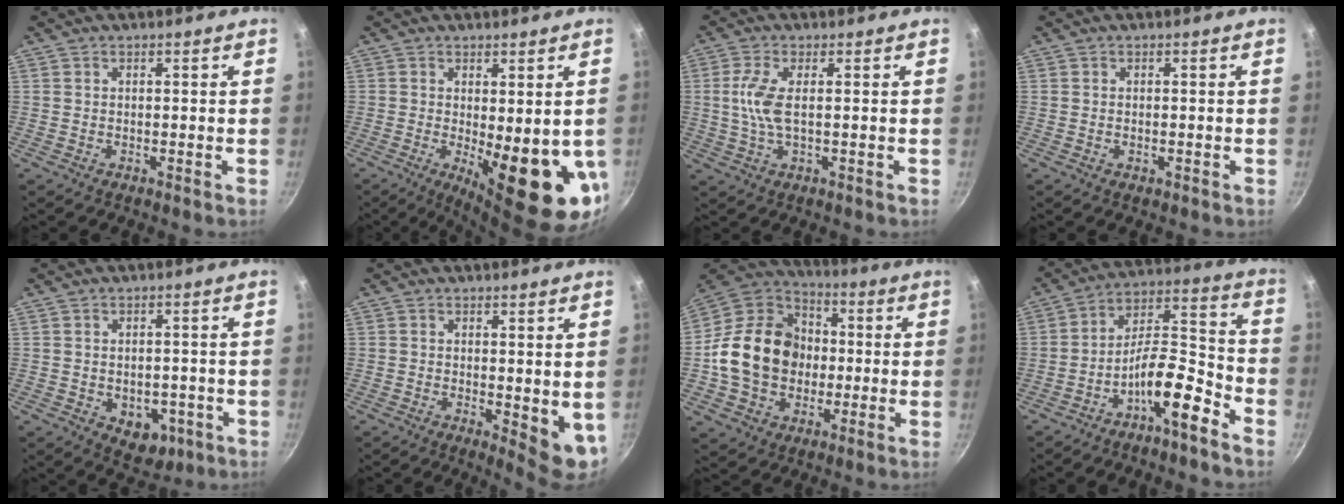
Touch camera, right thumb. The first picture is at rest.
{"total": 14.9, "force": [-2.1, 4.8, 13.9], "torque": [-0.164, -0.025, -0.013]}
{"total": 6.1, "force": [0.4, 2.1, 5.7], "torque": [-0.133, 0.002, 0.007]}
{"total": 0.8, "force": [-0.2, 0.5, 0.6], "torque": [-0.009, 0.001, -0.003]}
{"total": 7.1, "force": [-2.2, 5.1, 4.5], "torque": [-0.031, 0.006, -0.016]}
{"total": 6.5, "force": [0.2, 2.6, 5.9], "torque": [-0.068, -0.013, 0.009]}
{"total": 19.4, "force": [-1.1, 15.6, 11.4], "torque": [-0.168, 0.037, -0.024]}
{"total": 12.5, "force": [-7.5, 3.5, 9.3], "torque": [-0.144, 0.080, -0.132]}